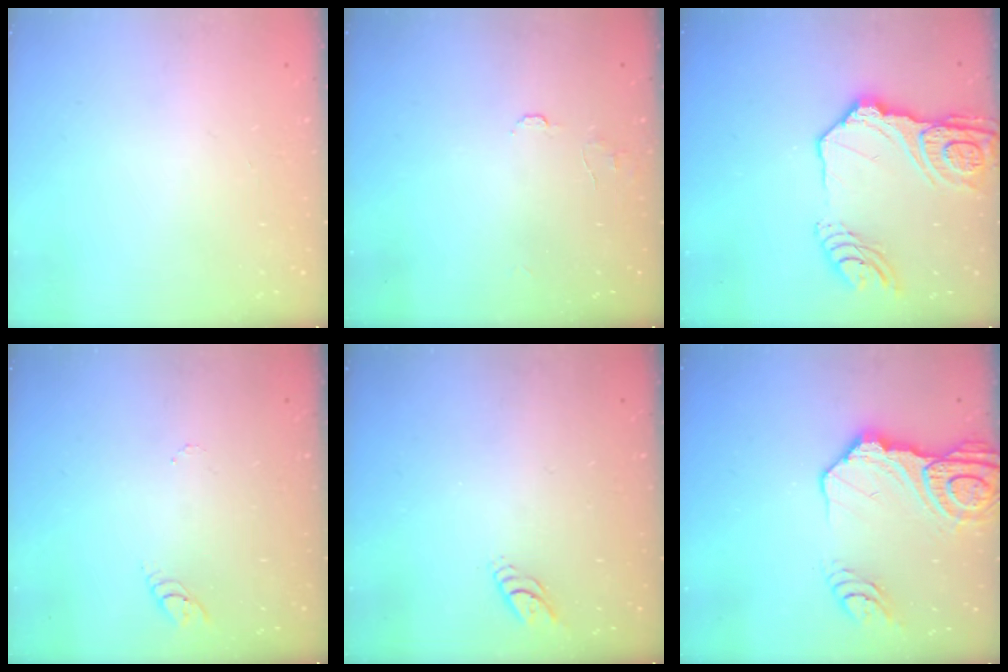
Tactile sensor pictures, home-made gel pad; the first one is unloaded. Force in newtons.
{"total": 5.9, "press": 5.9, "slide": 0.6}
{"total": 19.1, "press": 19.0, "slide": 2.1}
{"total": 2.9, "press": 2.9, "slide": 0.2}
{"total": 4.0, "press": 4.0, "slide": 0.2}
{"total": 18.6, "press": 18.4, "slide": 2.0}